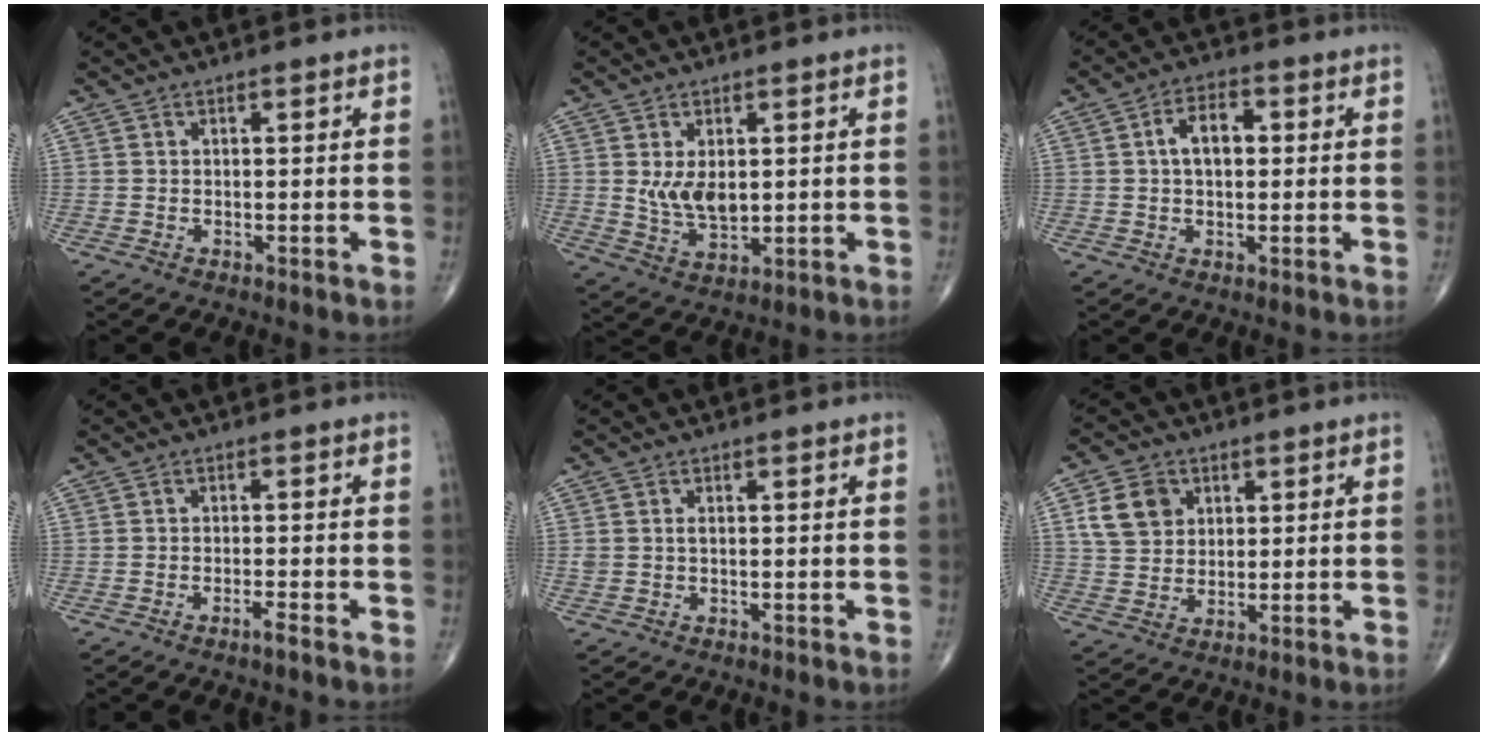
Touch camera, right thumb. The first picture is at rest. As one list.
[{"total": 6.4, "force": [1.0, 3.7, 5.1], "torque": [-0.081, -0.014, 0.027]}, {"total": 6.5, "force": [0.8, 3.8, 5.2], "torque": [-0.081, 0.014, 0.007]}, {"total": 1.6, "force": [-1.2, -0.1, 1.1], "torque": [-0.021, 0.004, -0.026]}, {"total": 1.2, "force": [0.1, 0.7, 0.9], "torque": [-0.021, 0.002, 0.004]}, {"total": 8.0, "force": [2.7, 6.4, 3.9], "torque": [-0.051, -0.003, 0.053]}]